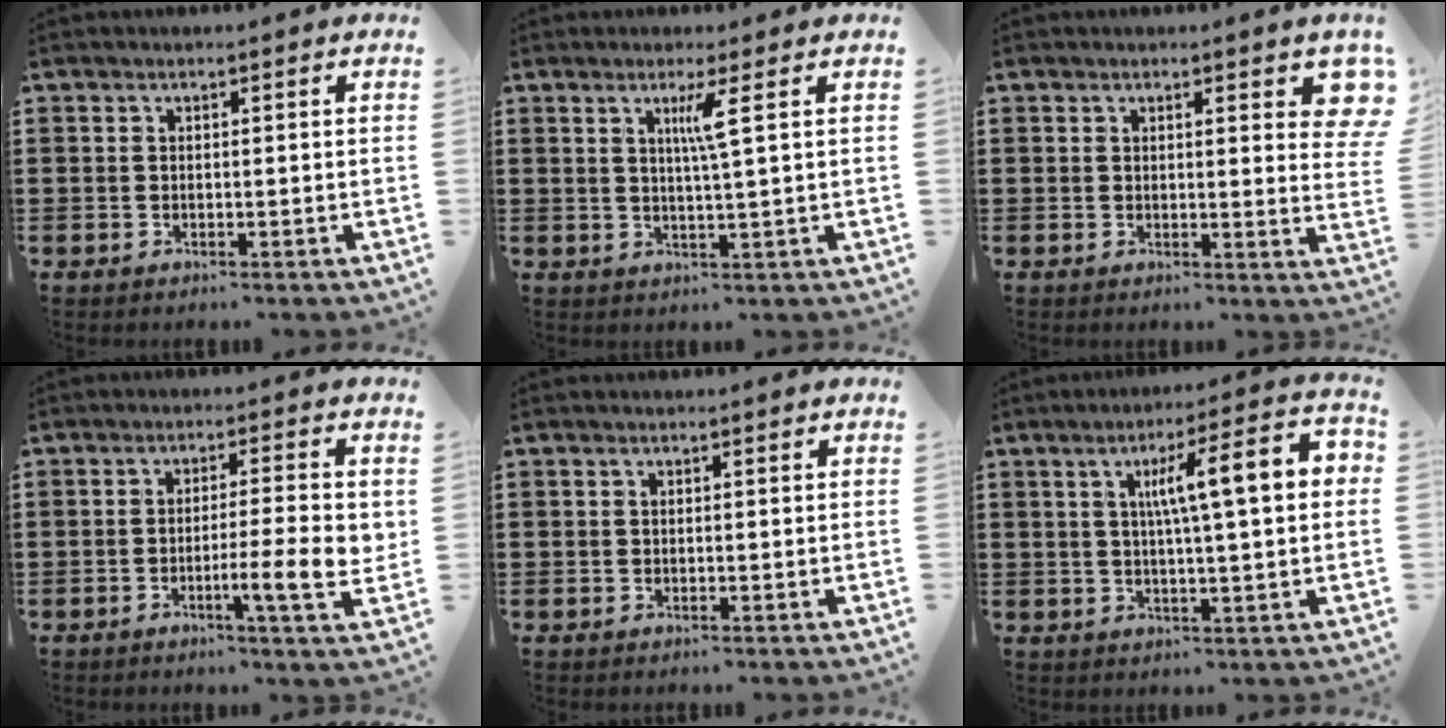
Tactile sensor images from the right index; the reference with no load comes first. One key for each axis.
{"total": 3.5, "fx": 1.2, "fy": -0.8, "fz": 3.2, "tx": -0.064, "ty": -0.010, "tz": 0.017}
{"total": 3.0, "fx": 2.0, "fy": 0.8, "fz": 2.2, "tx": -0.025, "ty": -0.003, "tz": 0.031}
{"total": 8.3, "fx": -1.6, "fy": 0.9, "fz": 8.1, "tx": -0.124, "ty": -0.010, "tz": -0.024}
{"total": 0.0}
{"total": 10.5, "fx": 2.2, "fy": 1.5, "fz": 10.2, "tx": -0.177, "ty": 0.002, "tz": 0.027}